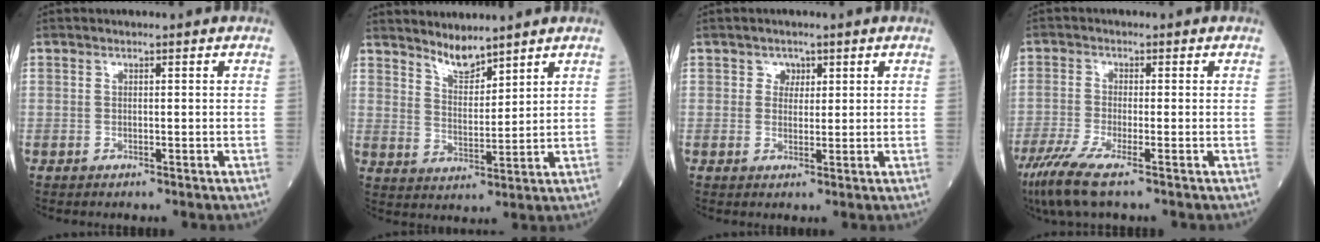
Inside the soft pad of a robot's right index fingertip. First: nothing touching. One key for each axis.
{"total": 4.6, "fx": 4.3, "fy": 0.7, "fz": 1.5, "tx": -0.035, "ty": -0.007, "tz": 0.090}
{"total": 2.1, "fx": 0.9, "fy": 1.7, "fz": 0.7, "tx": -0.009, "ty": 0.000, "tz": 0.013}
{"total": 8.3, "fx": -5.5, "fy": 1.0, "fz": 6.2, "tx": -0.129, "ty": -0.027, "tz": -0.102}